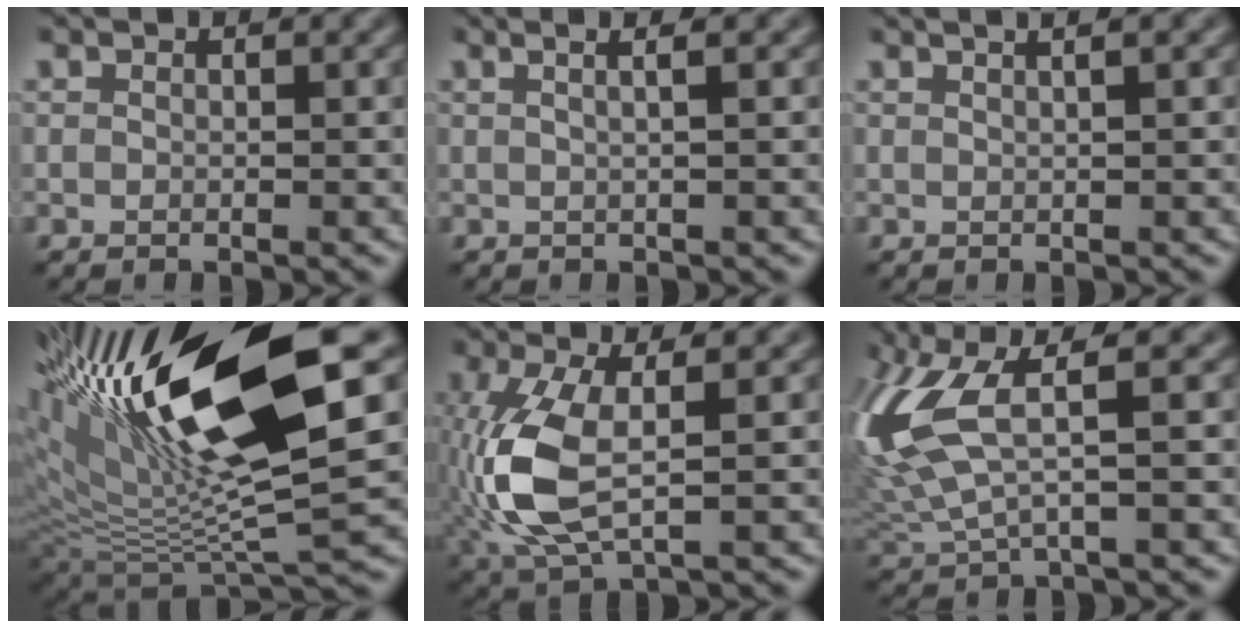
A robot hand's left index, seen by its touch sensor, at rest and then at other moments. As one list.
[{"total": 3.8, "force": [1.5, 1.8, 3.0], "torque": [-0.014, 0.025, -0.013]}, {"total": 4.4, "force": [2.5, 2.0, 3.0], "torque": [-0.012, 0.031, 0.001]}, {"total": 15.5, "force": [5.6, 4.3, 13.8], "torque": [-0.262, 0.001, 0.101]}, {"total": 7.6, "force": [-0.8, 3.1, 6.8], "torque": [-0.177, -0.002, -0.011]}, {"total": 7.3, "force": [2.2, 2.2, 6.6], "torque": [-0.172, 0.005, 0.046]}]